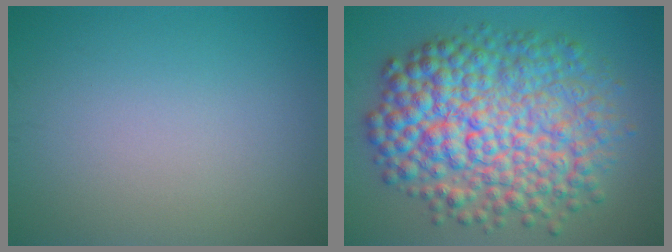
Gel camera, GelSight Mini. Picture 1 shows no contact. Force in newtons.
{"total": 11.5, "press": 11.5, "slide": 0.1}